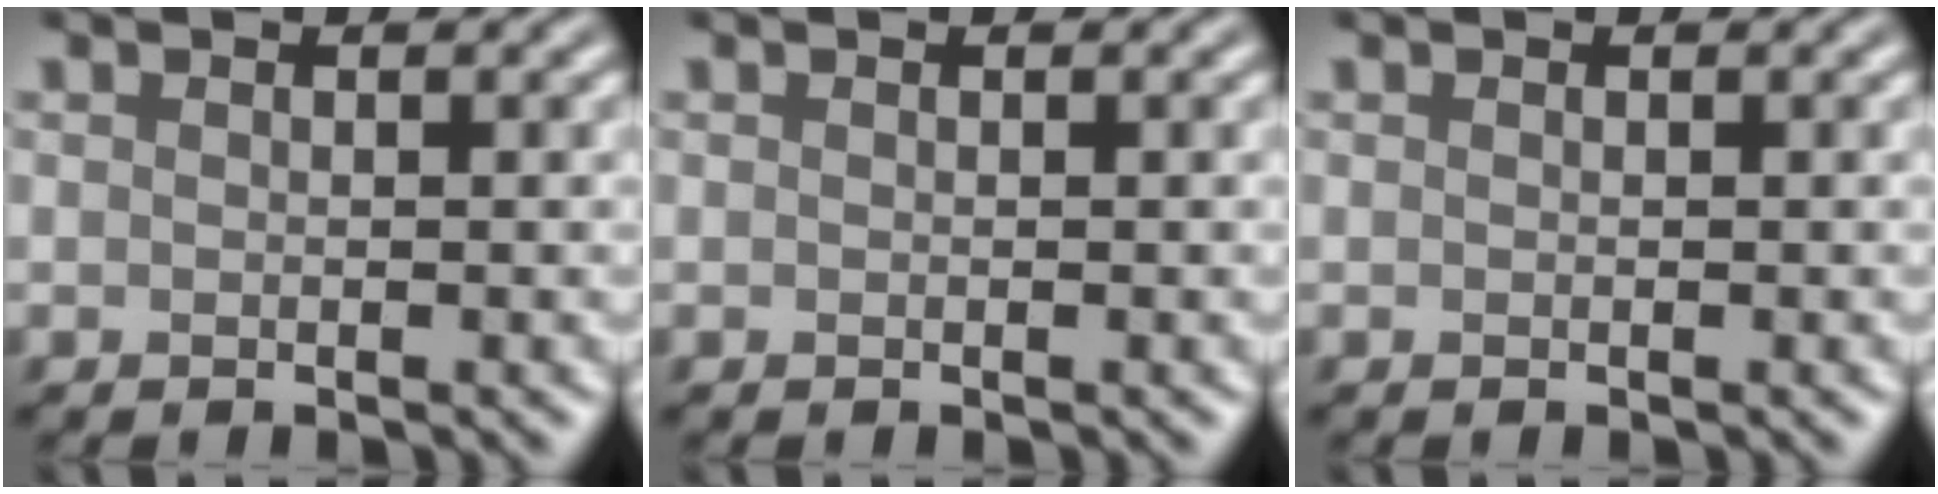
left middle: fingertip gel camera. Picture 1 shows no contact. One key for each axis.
{"total": 0.0}
{"total": 0.0}